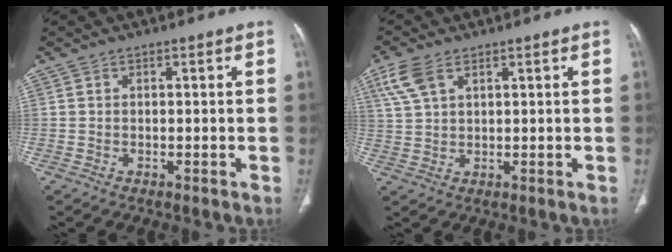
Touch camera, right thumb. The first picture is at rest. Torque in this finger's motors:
{"motor_torque": [-0.67, 0.75, 0.22, 0.45, 0.05]}